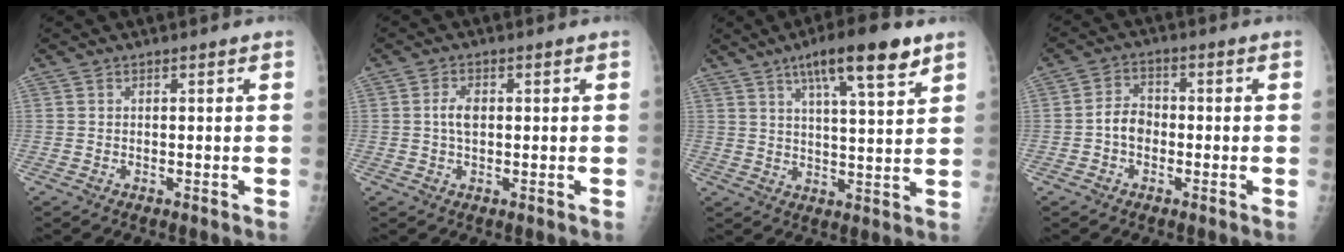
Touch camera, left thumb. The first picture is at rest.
{"total": 3.1, "force": [0.2, 1.8, 2.5], "torque": [-0.048, 0.004, 0.002]}
{"total": 12.3, "force": [7.3, 2.3, 9.7], "torque": [-0.144, -0.026, 0.113]}
{"total": 4.5, "force": [-1.2, 3.4, 2.8], "torque": [-0.035, 0.018, -0.029]}